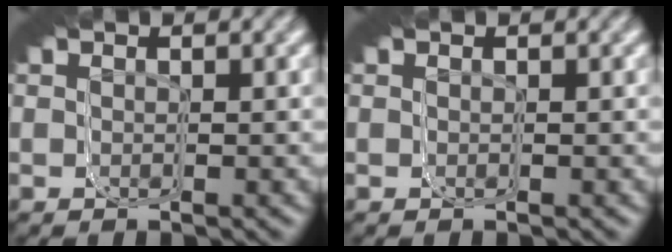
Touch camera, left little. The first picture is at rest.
{"total": 0.0}